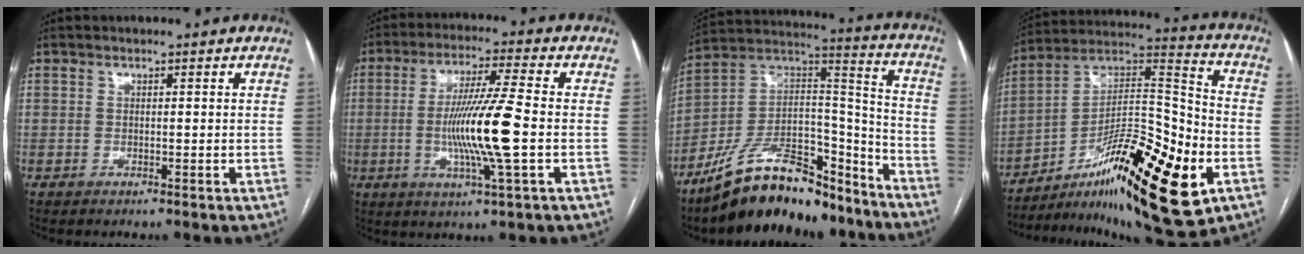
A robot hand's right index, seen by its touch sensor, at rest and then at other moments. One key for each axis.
{"total": 12.2, "fx": -1.7, "fy": -0.5, "fz": 12.0, "tx": -0.233, "ty": -0.010, "tz": -0.035}
{"total": 21.2, "fx": -17.0, "fy": 7.5, "fz": 10.4, "tx": -0.180, "ty": 0.043, "tz": -0.292}
{"total": 23.9, "fx": -9.7, "fy": 5.1, "fz": 21.2, "tx": -0.338, "ty": 0.009, "tz": -0.150}